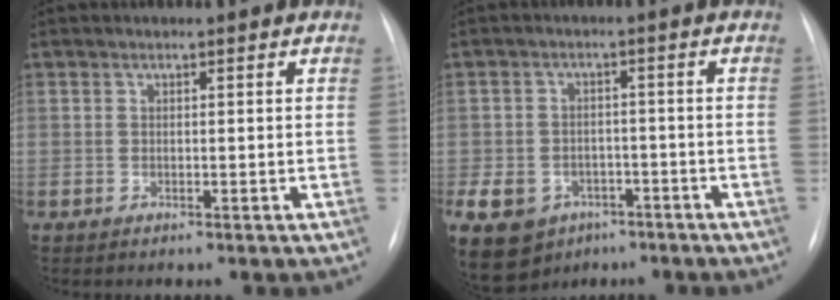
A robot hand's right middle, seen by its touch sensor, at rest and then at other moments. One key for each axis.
{"total": 18.0, "fx": -8.8, "fy": 14.1, "fz": 7.0, "tx": -0.208, "ty": 0.001, "tz": -0.116}